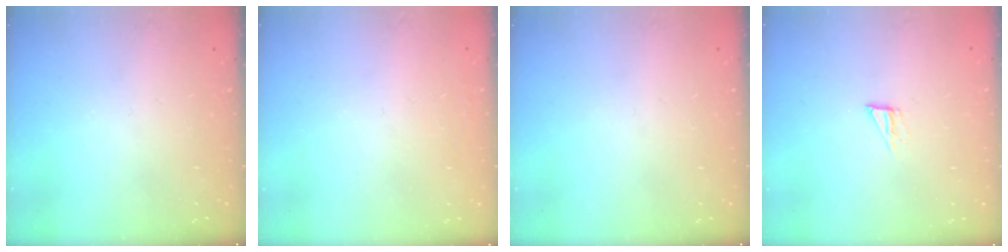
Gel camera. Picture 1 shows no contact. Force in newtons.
{"total": 1.8, "press": 1.7, "slide": 0.4}
{"total": 0.0}
{"total": 4.3, "press": 4.3, "slide": 0.3}